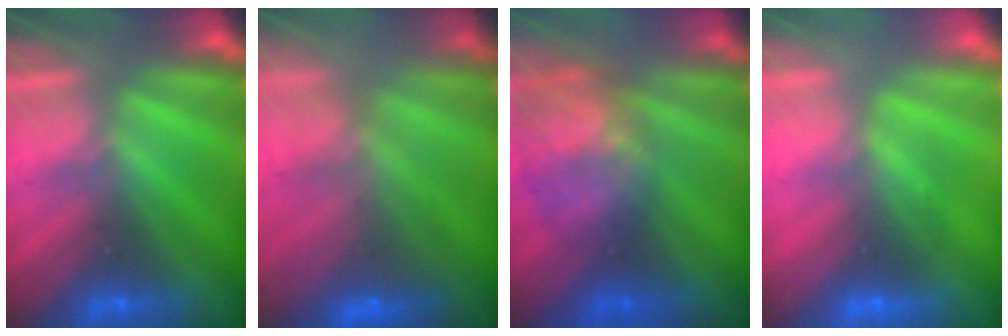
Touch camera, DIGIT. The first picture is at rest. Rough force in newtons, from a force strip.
{"total": 9.3}
{"total": 8.1}
{"total": 2.7}